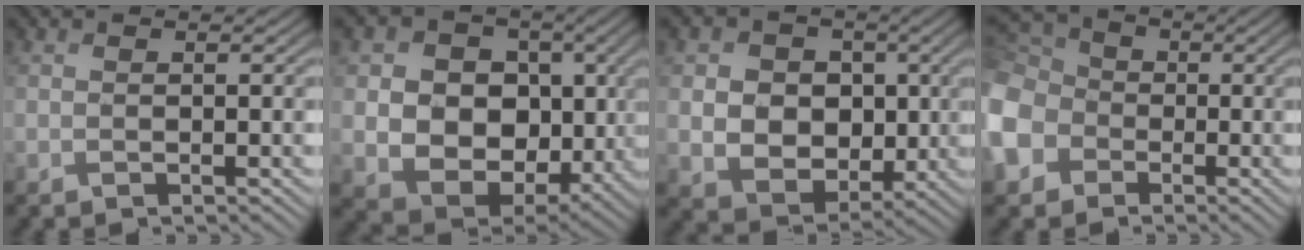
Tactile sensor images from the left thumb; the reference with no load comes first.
{"total": 12.3, "force": [0.3, 10.0, 7.2], "torque": [-0.164, -0.028, 0.009]}
{"total": 8.6, "force": [0.6, 7.3, 4.6], "torque": [-0.120, -0.009, 0.008]}
{"total": 11.7, "force": [-3.2, 9.8, 5.5], "torque": [-0.200, -0.031, -0.078]}